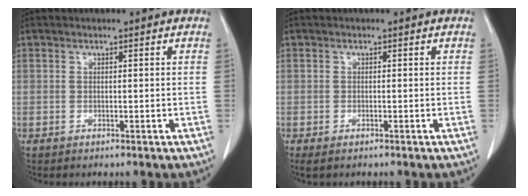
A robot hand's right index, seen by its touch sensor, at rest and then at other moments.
{"total": 1.4, "force": [-1.0, 0.5, 0.9], "torque": [-0.015, -0.003, -0.010]}